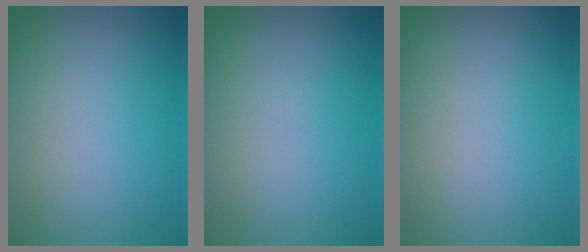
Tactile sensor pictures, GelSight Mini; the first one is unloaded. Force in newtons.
{"total": 0.0}
{"total": 0.0}